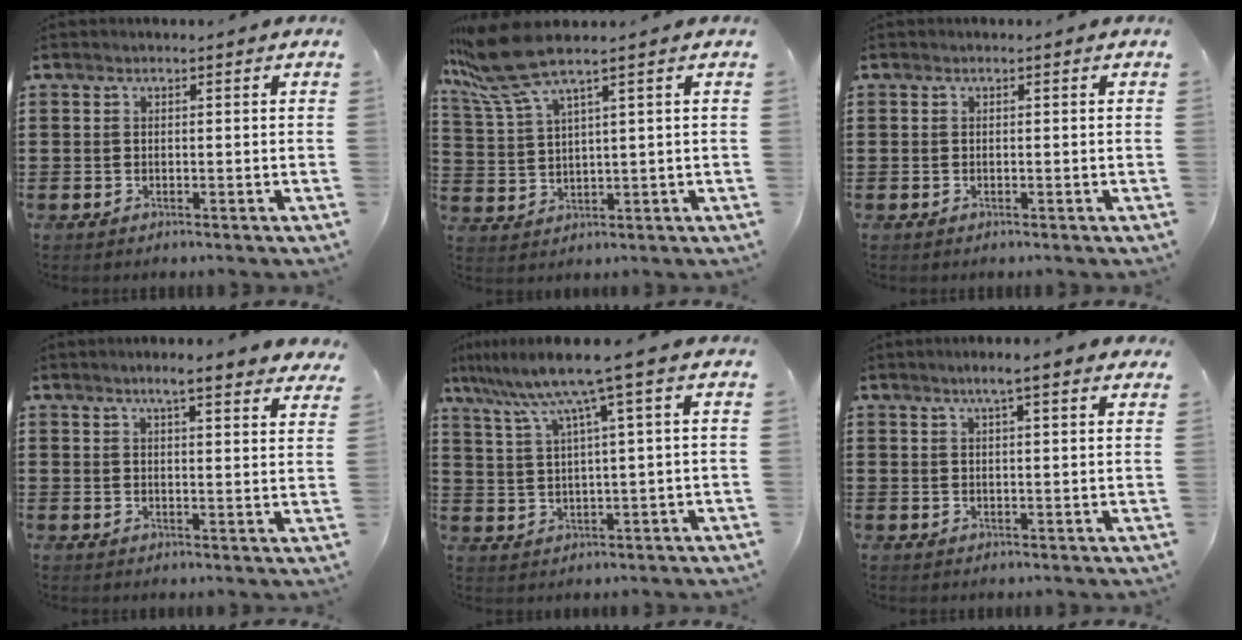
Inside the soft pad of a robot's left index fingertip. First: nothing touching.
{"total": 8.0, "force": [5.5, 1.0, 5.8], "torque": [-0.151, -0.025, 0.094]}
{"total": 0.0}
{"total": 4.6, "force": [3.9, 0.0, 2.5], "torque": [-0.059, -0.006, 0.069]}
{"total": 8.3, "force": [4.9, -0.4, 6.7], "torque": [-0.153, -0.021, 0.077]}
{"total": 3.5, "force": [2.6, 0.1, 2.4], "torque": [-0.053, 0.003, 0.045]}